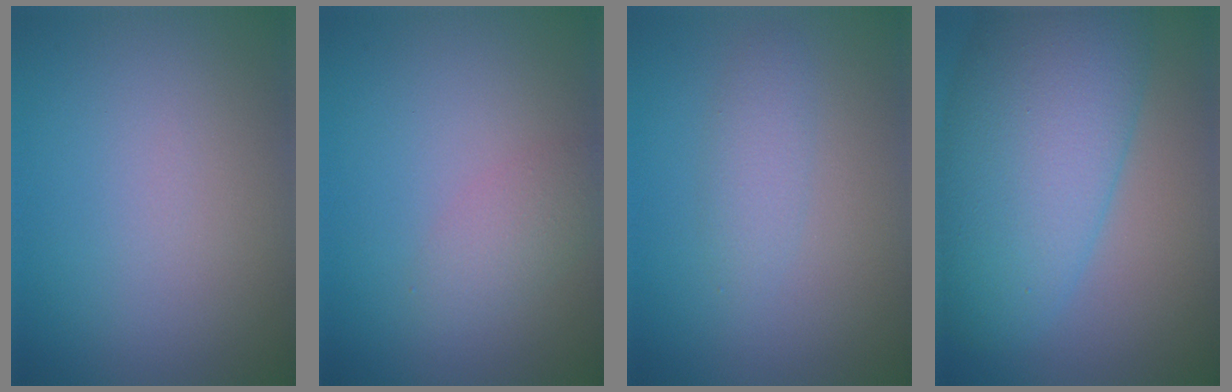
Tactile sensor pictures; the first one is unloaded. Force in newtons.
{"total": 1.8, "press": 1.8, "slide": 0.0}
{"total": 1.7, "press": 1.7, "slide": 0.0}
{"total": 11.8, "press": 11.8, "slide": 0.3}